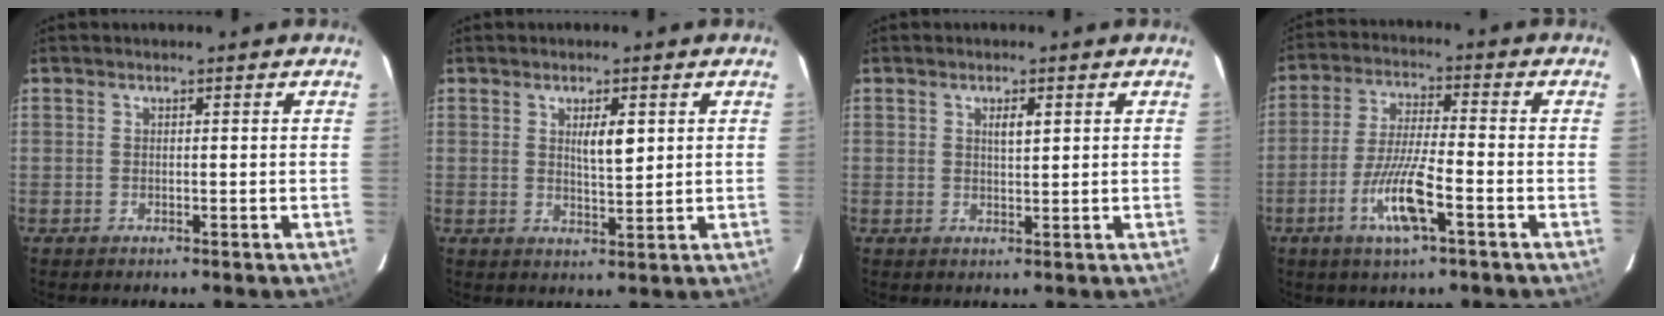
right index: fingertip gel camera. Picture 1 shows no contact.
{"total": 3.9, "force": [1.3, 0.9, 3.5], "torque": [-0.059, -0.004, 0.023]}
{"total": 2.1, "force": [0.9, 0.6, 1.8], "torque": [-0.033, 0.001, 0.015]}
{"total": 9.5, "force": [-4.0, 1.0, 8.5], "torque": [-0.167, -0.009, -0.074]}